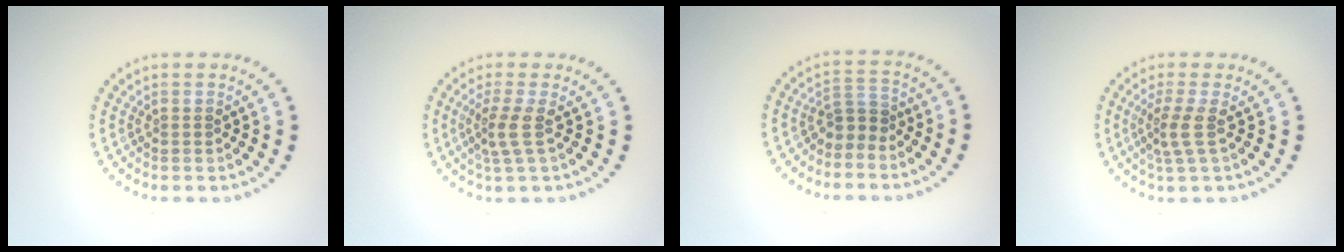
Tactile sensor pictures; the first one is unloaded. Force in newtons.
{"total": 2.2, "press": 1.5, "slide": 1.6}
{"total": 1.9, "press": 1.4, "slide": 1.4}
{"total": 2.2, "press": 1.5, "slide": 1.6}